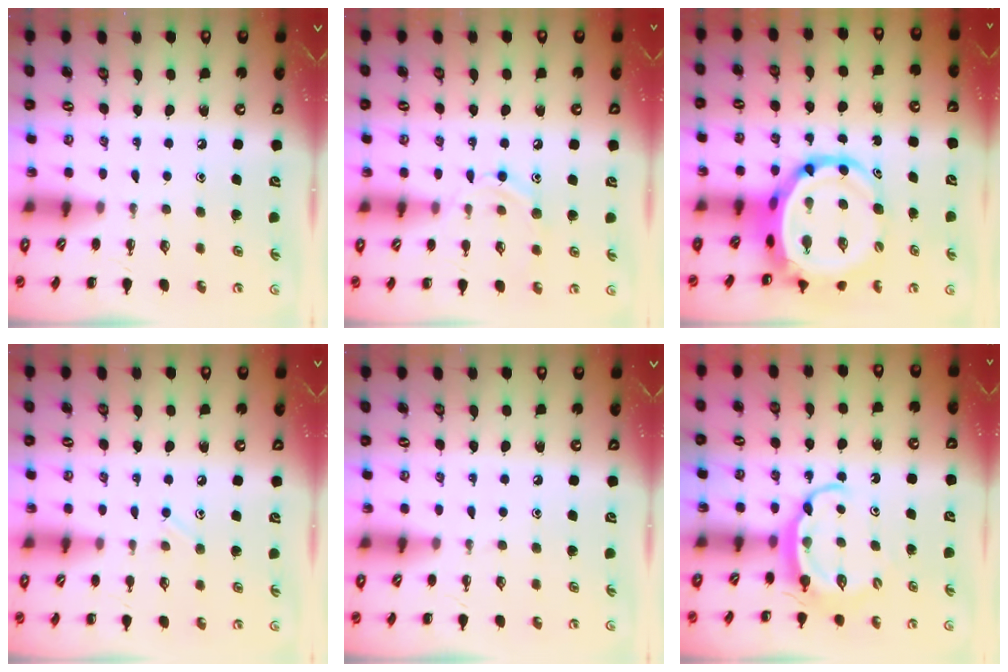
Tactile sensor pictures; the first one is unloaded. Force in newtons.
{"total": 8.2, "press": 8.1, "slide": 1.1}
{"total": 10.2, "press": 9.8, "slide": 2.9}
{"total": 4.4, "press": 4.2, "slide": 1.5}
{"total": 0.0}
{"total": 5.8, "press": 5.8, "slide": 0.3}